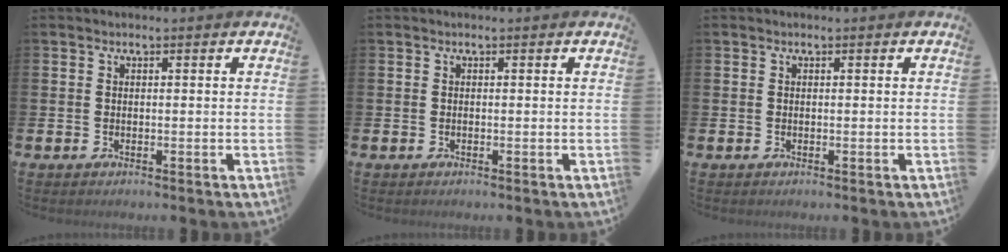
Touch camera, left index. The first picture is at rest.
{"total": 0.0}
{"total": 0.0}